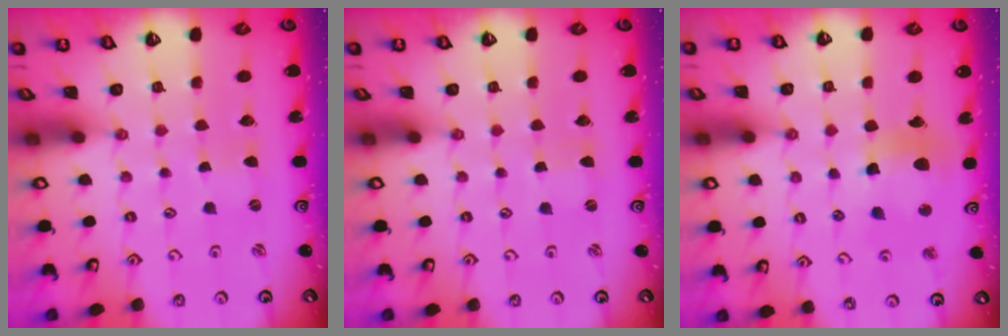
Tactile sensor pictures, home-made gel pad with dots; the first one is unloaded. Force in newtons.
{"total": 0.0}
{"total": 12.4, "press": 12.3, "slide": 1.6}